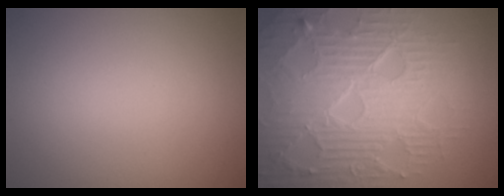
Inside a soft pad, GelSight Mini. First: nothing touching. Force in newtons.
{"total": 10.1, "press": 6.6, "slide": 7.7}